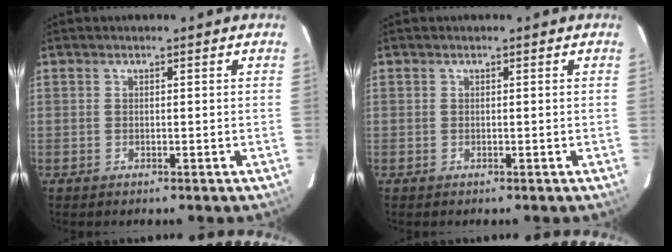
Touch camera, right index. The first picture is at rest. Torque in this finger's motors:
{"motor_torque": [0.00, 0.00, 0.00, 0.01]}